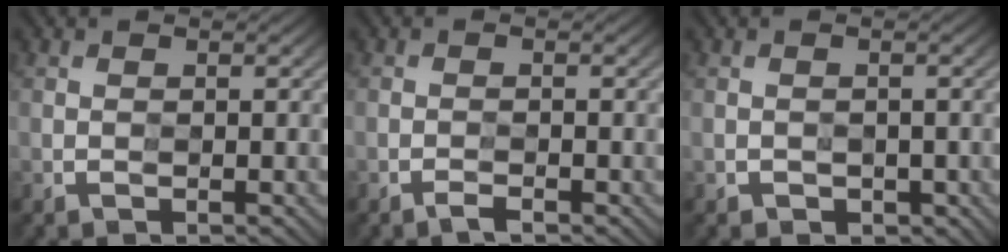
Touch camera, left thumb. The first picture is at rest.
{"total": 1.7, "force": [-1.6, 0.0, 0.6], "torque": [-0.004, 0.002, -0.031]}
{"total": 0.8, "force": [-0.4, 0.3, -0.7], "torque": [0.011, -0.001, -0.004]}